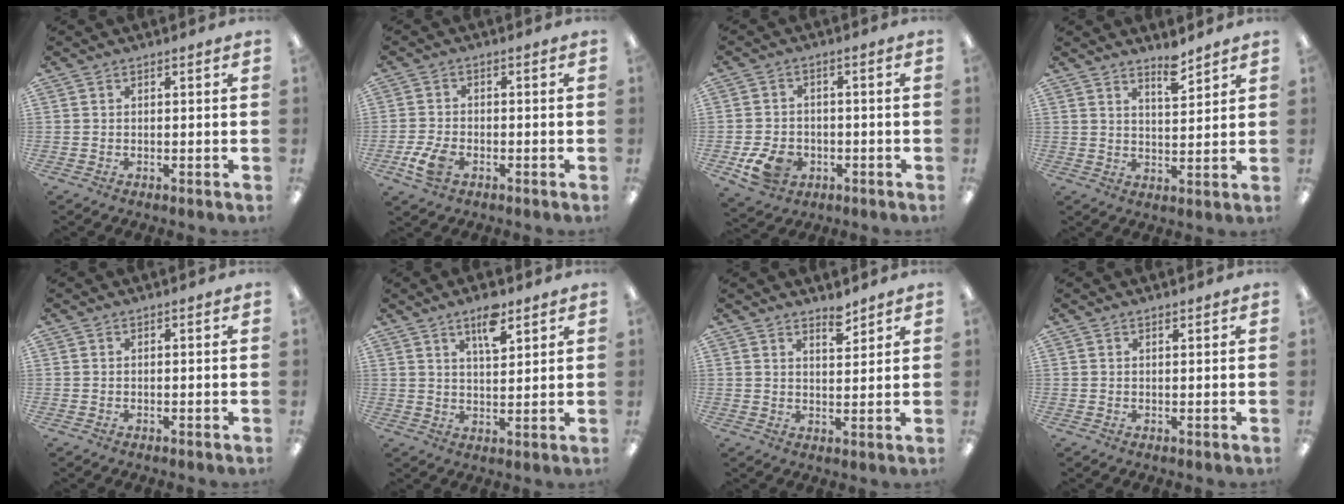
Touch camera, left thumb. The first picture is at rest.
{"total": 5.7, "force": [-2.5, 3.3, 3.9], "torque": [-0.092, 0.005, -0.049]}
{"total": 7.8, "force": [-3.2, 5.8, 4.1], "torque": [-0.093, 0.015, -0.055]}
{"total": 5.4, "force": [4.6, 1.1, 2.4], "torque": [-0.027, -0.037, 0.077]}
{"total": 0.0}
{"total": 7.9, "force": [5.1, 2.9, 5.2], "torque": [-0.075, -0.024, 0.083]}
{"total": 4.0, "force": [3.6, 1.1, 1.4], "torque": [-0.003, -0.031, 0.059]}
{"total": 0.8, "force": [0.7, 0.2, 0.3], "torque": [-0.006, 0.000, 0.013]}